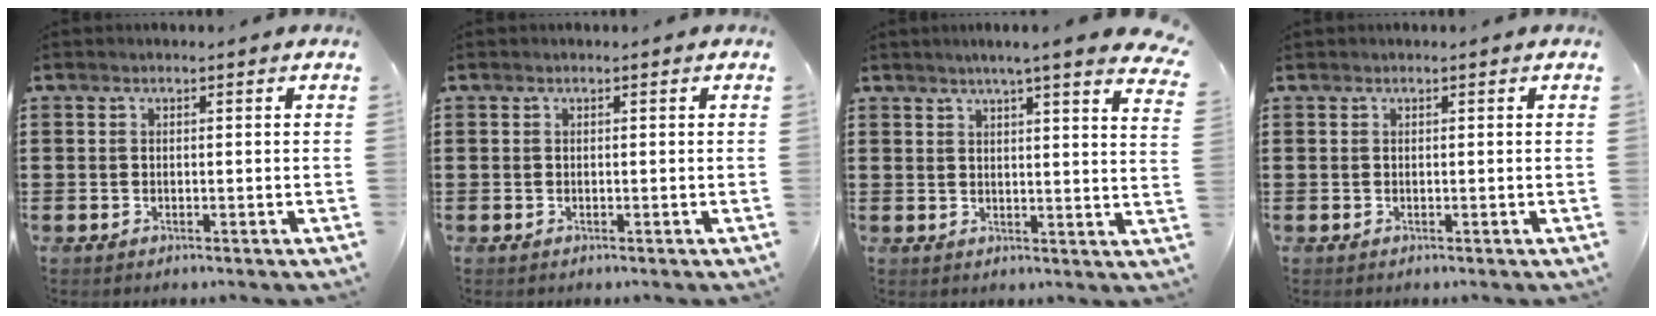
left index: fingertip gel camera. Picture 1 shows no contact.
{"total": 0.0}
{"total": 4.4, "force": [3.6, -0.7, 2.4], "torque": [-0.052, -0.018, 0.058]}
{"total": 0.0}